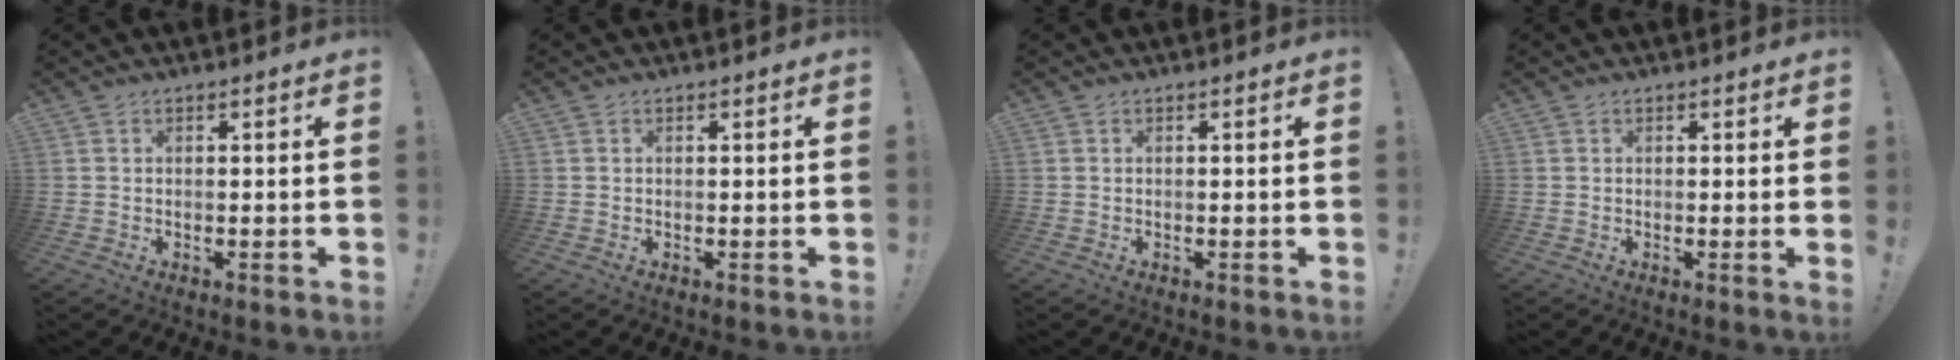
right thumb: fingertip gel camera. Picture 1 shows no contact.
{"total": 0.0}
{"total": 0.0}
{"total": 1.0, "force": [0.5, -0.4, 0.8], "torque": [-0.009, -0.005, 0.005]}